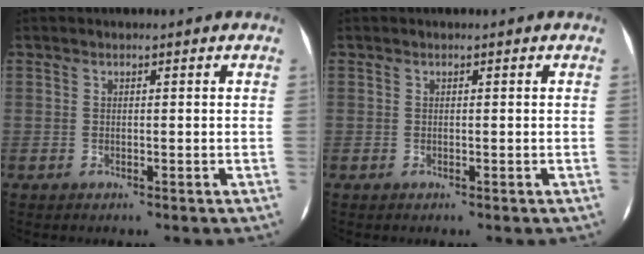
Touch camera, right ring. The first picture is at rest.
{"total": 0.0}